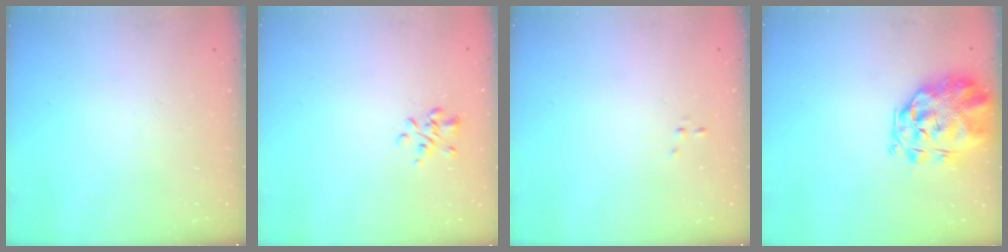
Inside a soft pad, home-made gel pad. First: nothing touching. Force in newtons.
{"total": 1.6, "press": 1.3, "slide": 0.8}
{"total": 0.0}
{"total": 3.3, "press": 2.9, "slide": 1.6}